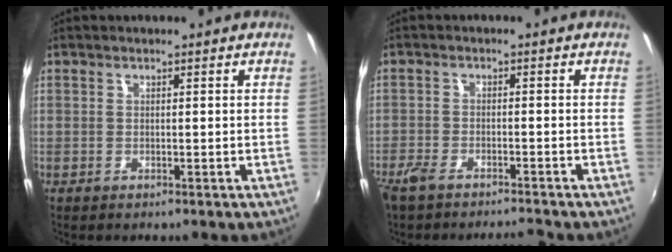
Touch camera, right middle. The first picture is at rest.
{"total": 5.4, "force": [-4.7, 1.1, 2.3], "torque": [-0.065, -0.013, -0.090]}